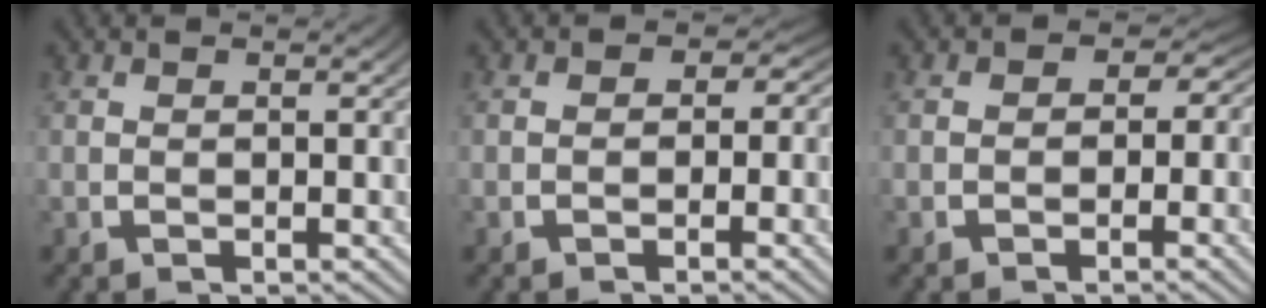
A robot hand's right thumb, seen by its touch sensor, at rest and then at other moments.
{"total": 2.4, "force": [-0.3, 2.2, 0.9], "torque": [0.003, 0.000, -0.014]}
{"total": 3.1, "force": [-0.2, 2.8, 1.4], "torque": [-0.005, -0.001, -0.012]}